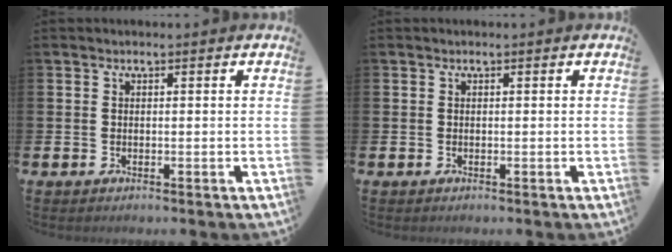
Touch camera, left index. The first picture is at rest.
{"total": 0.0}